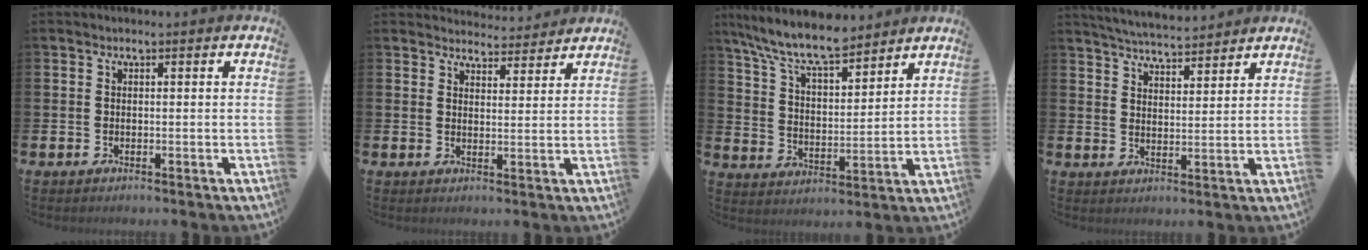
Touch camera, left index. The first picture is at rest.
{"total": 3.9, "force": [3.8, 0.7, -0.2], "torque": [0.006, -0.027, 0.066]}
{"total": 9.3, "force": [8.5, 1.8, 3.4], "torque": [-0.093, -0.048, 0.151]}
{"total": 5.3, "force": [5.2, 0.4, 0.6], "torque": [-0.021, -0.031, 0.093]}